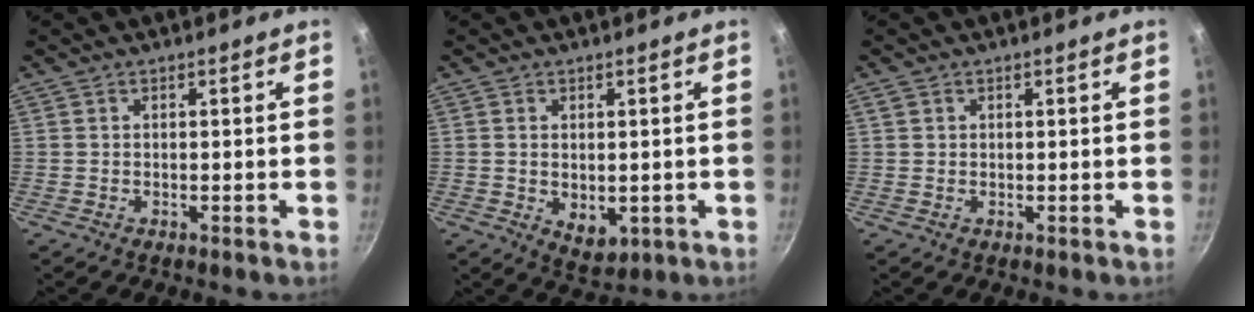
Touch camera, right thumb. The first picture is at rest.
{"total": 5.2, "force": [-0.4, 3.4, 3.9], "torque": [-0.053, -0.012, 0.003]}
{"total": 1.1, "force": [0.4, 0.9, 0.3], "torque": [-0.005, 0.004, 0.006]}